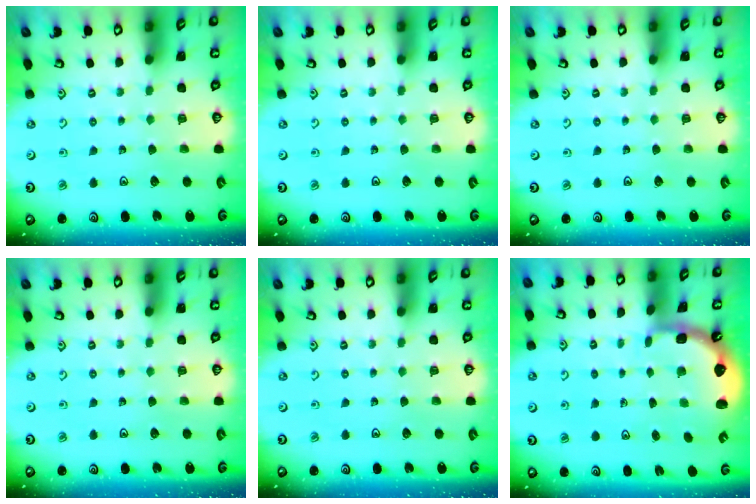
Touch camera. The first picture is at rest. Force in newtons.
{"total": 0.0}
{"total": 0.0}
{"total": 0.0}
{"total": 0.0}
{"total": 2.4, "press": 1.7, "slide": 1.7}